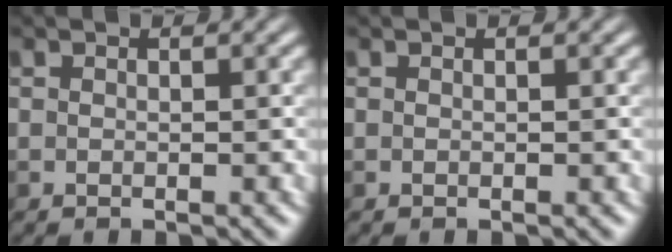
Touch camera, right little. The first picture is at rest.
{"total": 0.0}